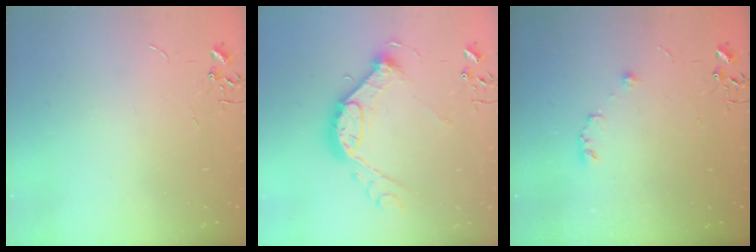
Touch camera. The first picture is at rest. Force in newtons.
{"total": 15.5, "press": 15.4, "slide": 1.3}
{"total": 5.8, "press": 5.8, "slide": 0.5}